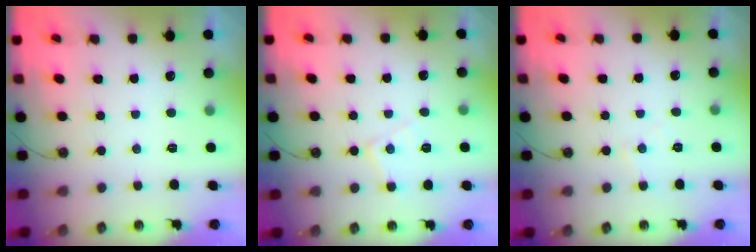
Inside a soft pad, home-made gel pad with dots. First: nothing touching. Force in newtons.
{"total": 7.3, "press": 7.3, "slide": 0.5}
{"total": 4.3, "press": 4.3, "slide": 0.6}